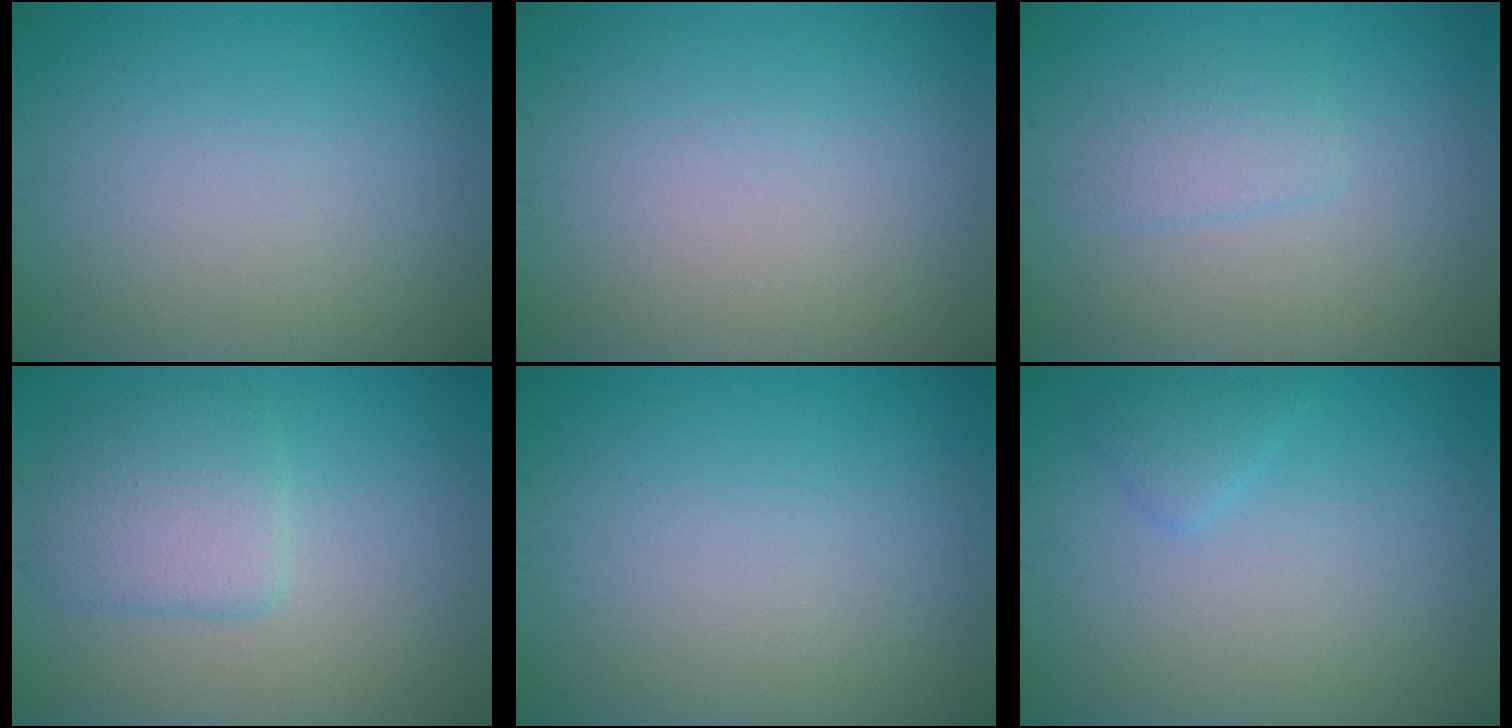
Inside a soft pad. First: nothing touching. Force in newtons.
{"total": 0.0}
{"total": 1.6, "press": 1.6, "slide": 0.1}
{"total": 3.6, "press": 3.6, "slide": 0.2}
{"total": 0.0}
{"total": 1.3, "press": 1.3, "slide": 0.1}